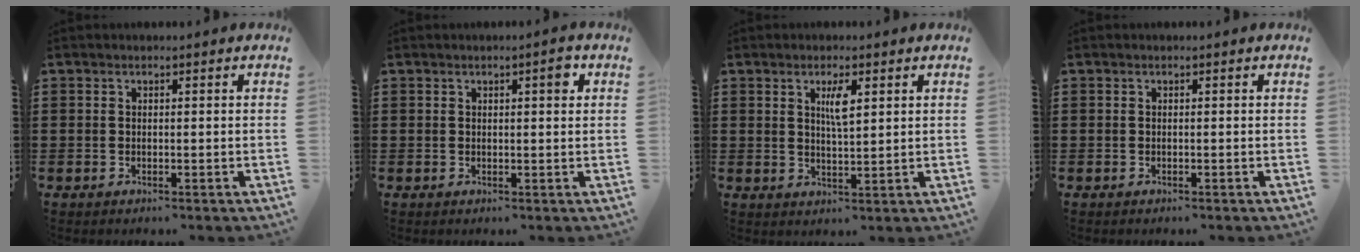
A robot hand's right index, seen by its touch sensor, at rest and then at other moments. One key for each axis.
{"total": 2.2, "fx": 0.9, "fy": 0.5, "fz": 1.9, "tx": -0.021, "ty": 0.000, "tz": 0.009}
{"total": 3.3, "fx": 1.3, "fy": 0.8, "fz": 3.0, "tx": -0.054, "ty": 0.002, "tz": 0.018}
{"total": 0.0}